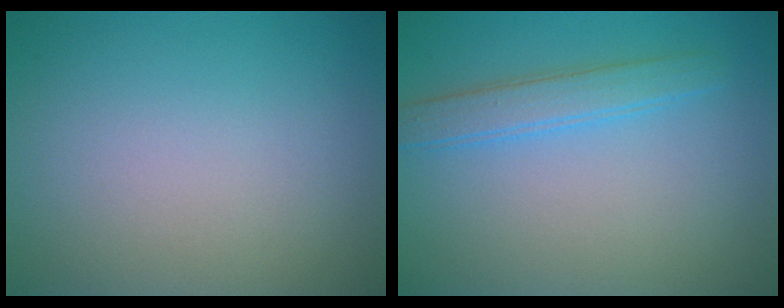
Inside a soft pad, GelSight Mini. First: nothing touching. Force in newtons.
{"total": 2.6, "press": 2.6, "slide": 0.1}